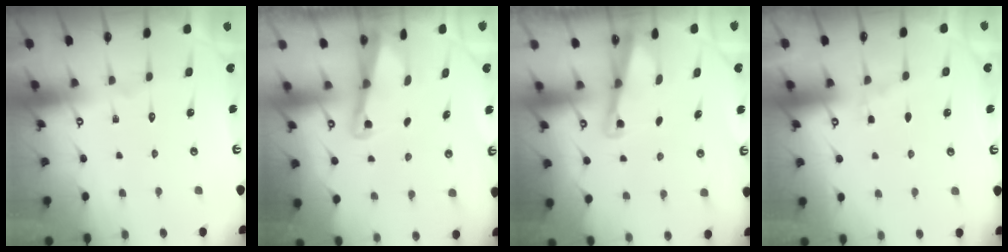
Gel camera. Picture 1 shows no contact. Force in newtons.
{"total": 2.2, "press": 2.2, "slide": 0.3}
{"total": 1.9, "press": 1.9, "slide": 0.4}
{"total": 2.8, "press": 2.7, "slide": 0.4}